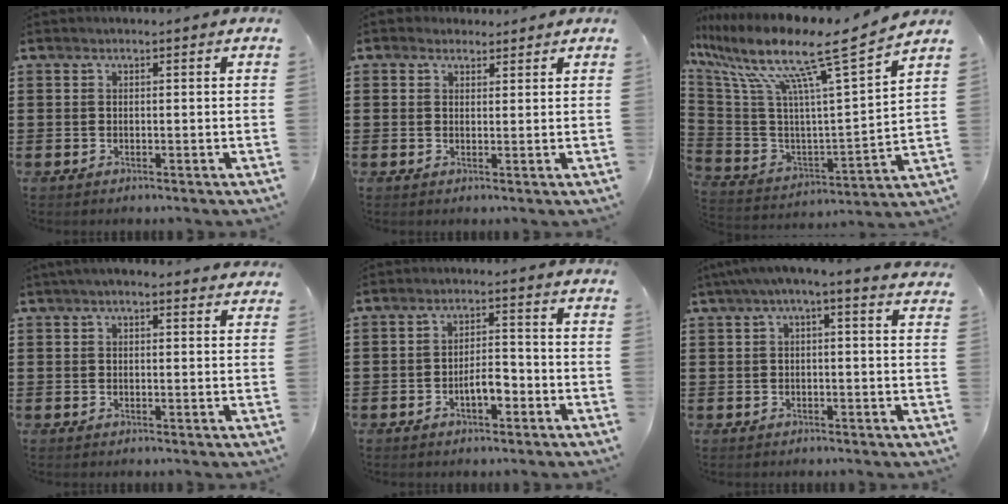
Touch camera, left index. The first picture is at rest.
{"total": 1.8, "force": [1.5, 1.0, 0.1], "torque": [0.001, 0.003, 0.027]}
{"total": 13.9, "force": [9.5, 1.4, 10.1], "torque": [-0.212, -0.058, 0.144]}
{"total": 2.5, "force": [2.0, 0.7, 1.5], "torque": [-0.032, 0.008, 0.036]}
{"total": 4.3, "force": [-1.8, 1.7, 3.5], "torque": [-0.061, 0.010, -0.034]}
{"total": 2.0, "force": [0.7, 0.0, 1.9], "torque": [-0.035, 0.002, 0.013]}